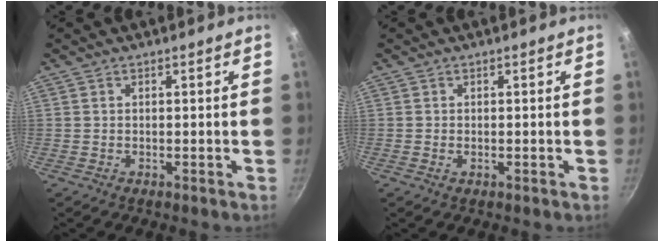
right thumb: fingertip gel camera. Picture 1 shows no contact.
{"total": 0.6, "force": [-0.1, 0.4, 0.5], "torque": [-0.009, 0.001, -0.003]}